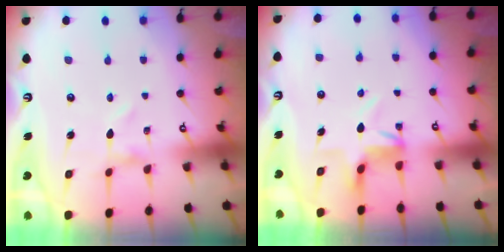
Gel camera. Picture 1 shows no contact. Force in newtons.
{"total": 3.9, "press": 3.9, "slide": 0.5}